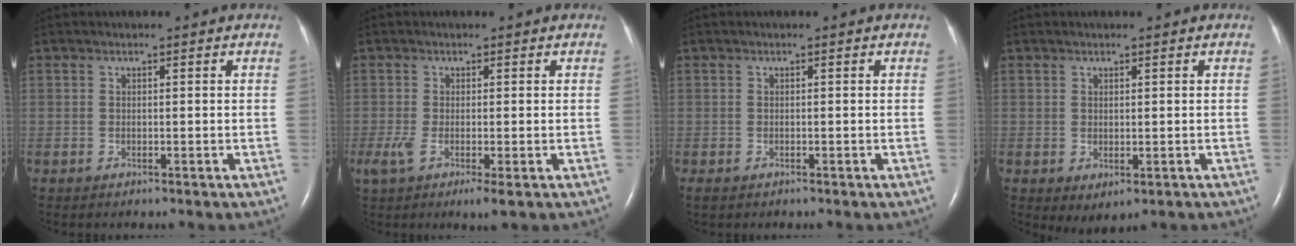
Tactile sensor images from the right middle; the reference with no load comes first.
{"total": 4.5, "force": [-1.6, 0.8, 4.1], "torque": [-0.083, -0.015, -0.026]}
{"total": 0.8, "force": [-0.5, 0.5, 0.4], "torque": [-0.010, -0.001, -0.005]}
{"total": 1.9, "force": [-0.1, 1.0, 1.7], "torque": [-0.032, -0.008, 0.009]}